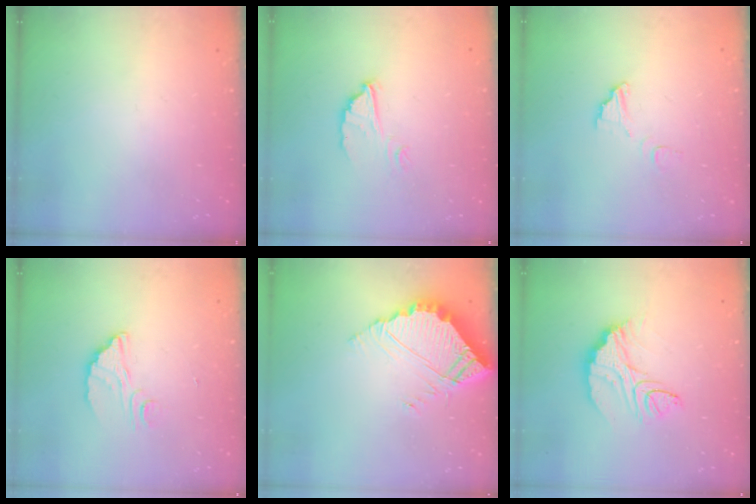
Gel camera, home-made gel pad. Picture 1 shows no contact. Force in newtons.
{"total": 4.6, "press": 4.6, "slide": 0.3}
{"total": 6.2, "press": 6.2, "slide": 0.6}
{"total": 3.1, "press": 3.1, "slide": 0.2}
{"total": 7.9, "press": 7.8, "slide": 0.4}
{"total": 11.2, "press": 11.1, "slide": 0.8}